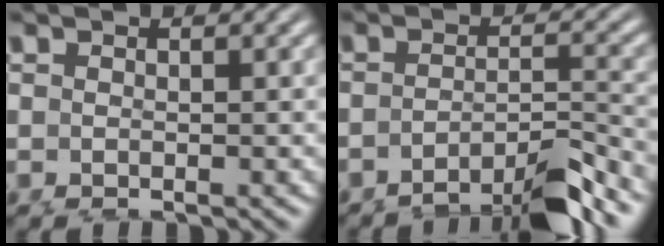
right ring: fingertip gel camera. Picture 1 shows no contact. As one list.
[{"total": 7.2, "force": [-5.5, 2.8, 3.8], "torque": [-0.048, -0.019, -0.077]}]